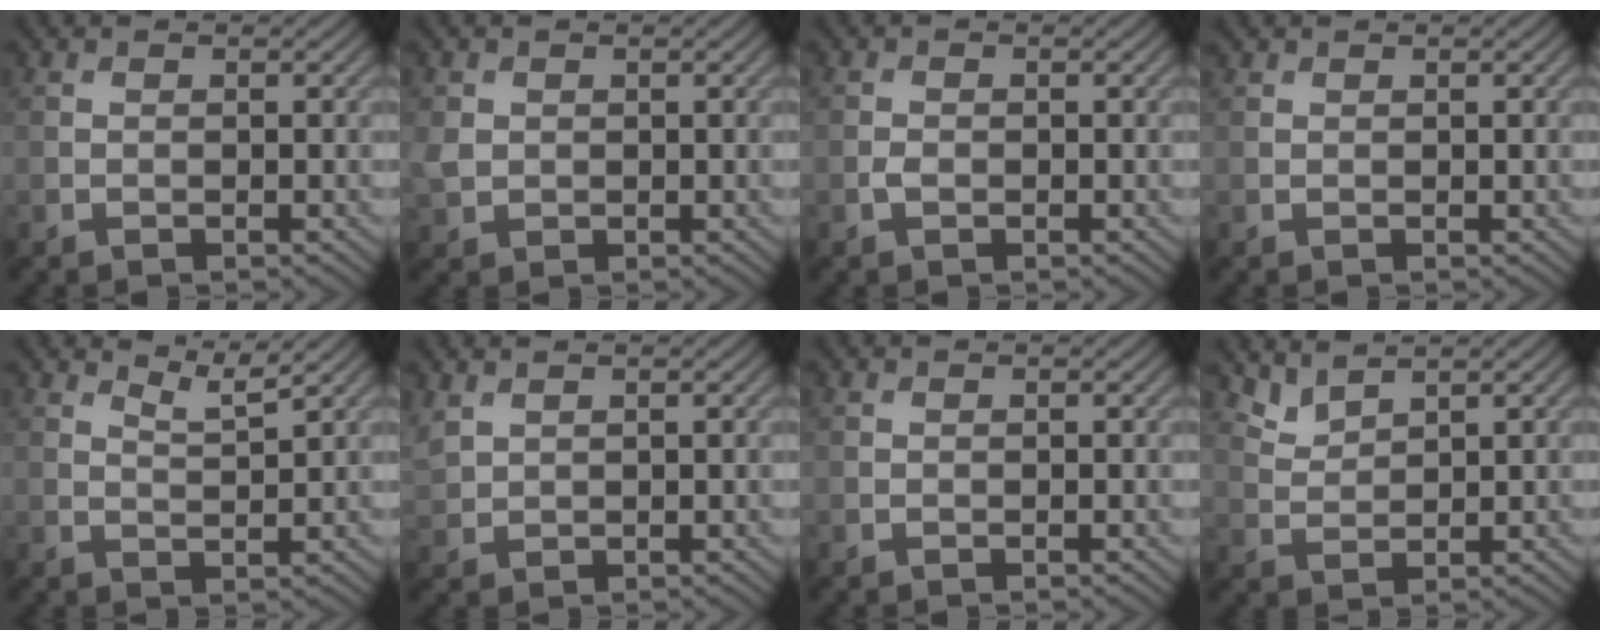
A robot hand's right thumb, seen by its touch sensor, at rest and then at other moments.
{"total": 2.3, "force": [0.4, 2.0, 0.9], "torque": [-0.028, 0.000, 0.007]}
{"total": 1.0, "force": [-0.4, 0.6, 0.6], "torque": [-0.014, -0.001, -0.009]}
{"total": 0.6, "force": [0.5, 0.1, 0.0], "torque": [-0.002, 0.002, 0.012]}
{"total": 2.7, "force": [2.4, 0.2, 1.3], "torque": [-0.026, 0.002, 0.051]}
{"total": 2.2, "force": [1.5, 1.1, 1.1], "torque": [-0.037, 0.006, 0.039]}
{"total": 0.0}
{"total": 2.6, "force": [2.4, 0.4, 0.7], "torque": [-0.026, -0.003, 0.060]}